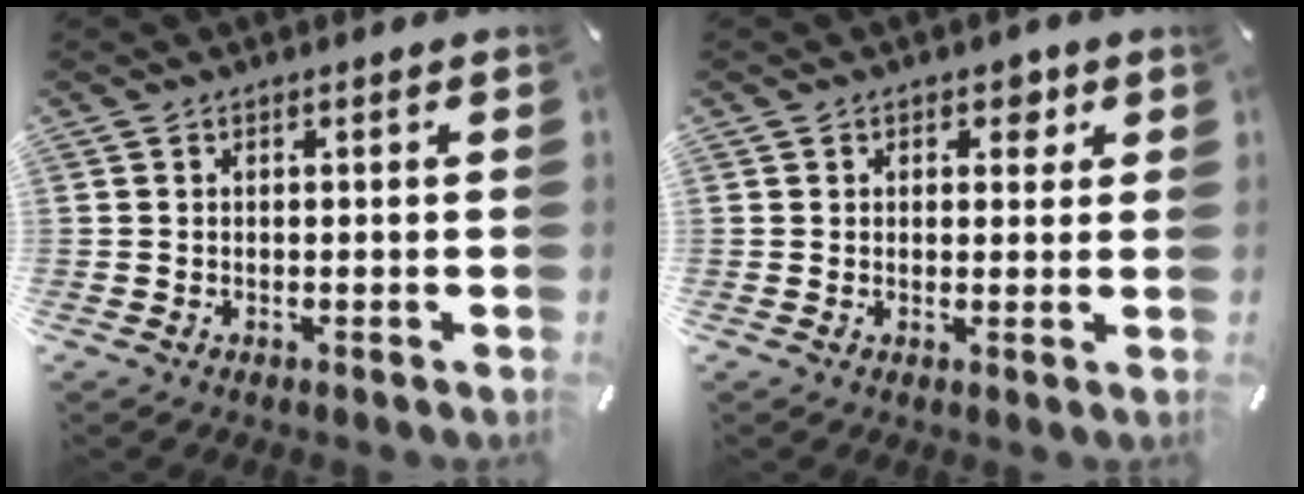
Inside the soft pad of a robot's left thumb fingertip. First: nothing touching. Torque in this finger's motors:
{"motor_torque": [0.21, -0.23, 0.09, 0.02, -0.04]}